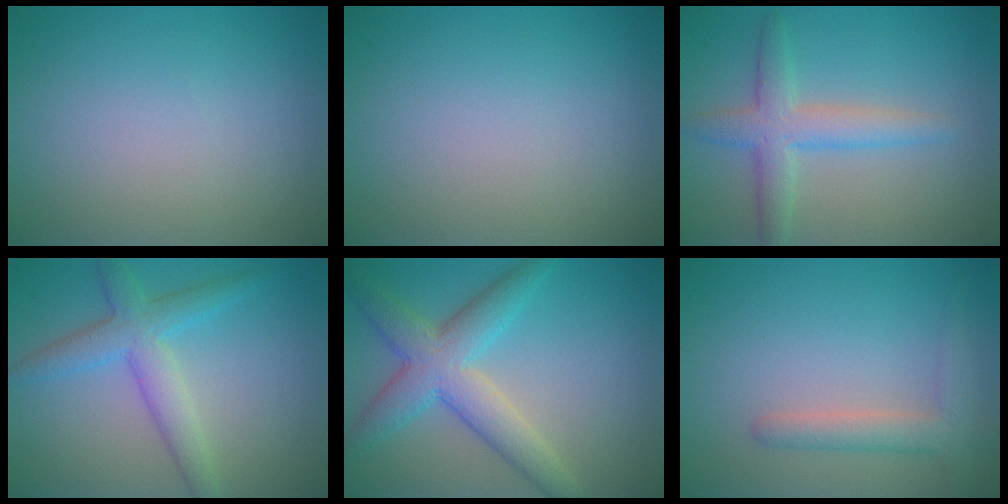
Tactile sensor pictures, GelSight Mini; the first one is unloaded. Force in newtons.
{"total": 0.0}
{"total": 3.8, "press": 3.8, "slide": 0.2}
{"total": 4.1, "press": 4.1, "slide": 0.2}
{"total": 5.9, "press": 5.9, "slide": 0.1}
{"total": 2.9, "press": 2.9, "slide": 0.2}